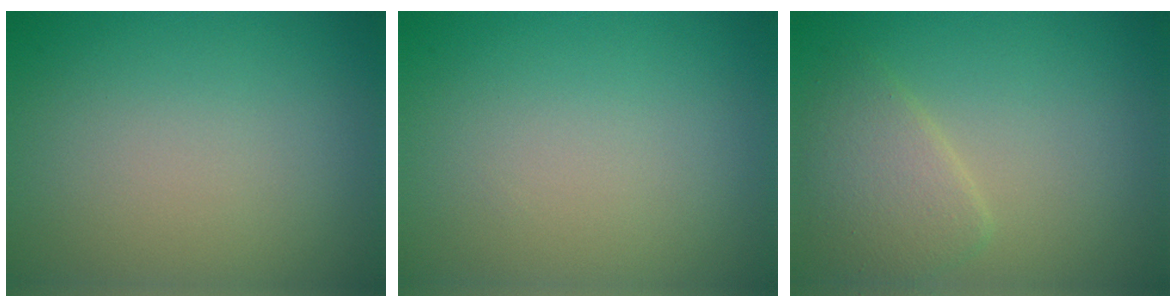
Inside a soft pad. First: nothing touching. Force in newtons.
{"total": 0.0}
{"total": 3.1, "press": 3.1, "slide": 0.2}